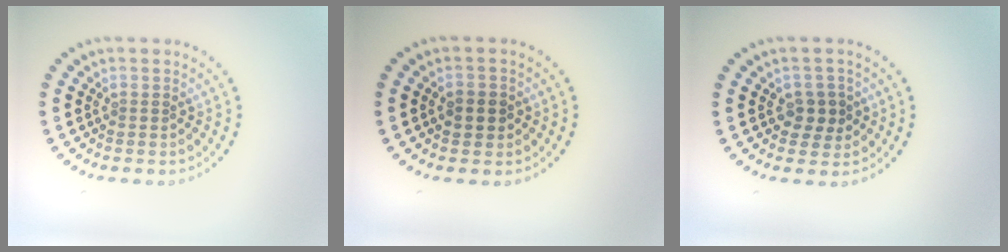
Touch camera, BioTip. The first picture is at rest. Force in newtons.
{"total": 1.8, "press": 1.8, "slide": 0.3}
{"total": 2.1, "press": 2.0, "slide": 0.7}